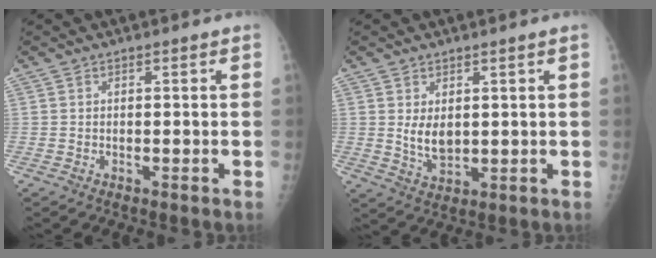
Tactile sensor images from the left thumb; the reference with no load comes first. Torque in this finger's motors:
{"motor_torque": [0.84, 0.99, 0.54, -0.16, 0.04]}